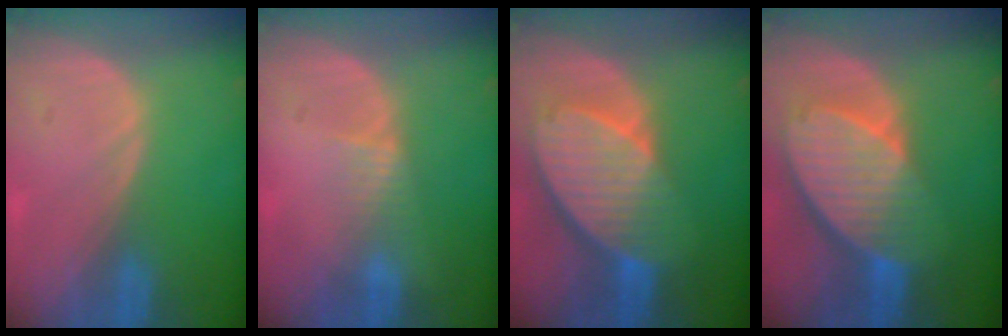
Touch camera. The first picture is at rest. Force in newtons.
{"total": 2.3, "press": 2.1, "slide": 1.0}
{"total": 10.2, "press": 8.9, "slide": 5.1}
{"total": 10.2, "press": 8.9, "slide": 5.1}